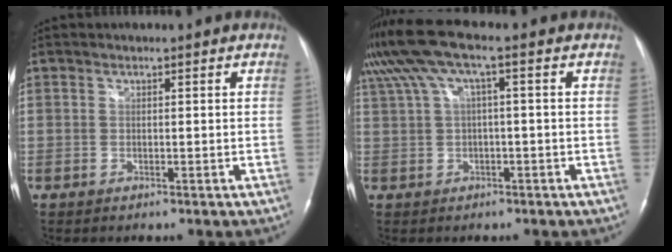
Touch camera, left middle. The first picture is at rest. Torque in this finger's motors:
{"motor_torque": [0.85, -0.93, 0.64, 0.21]}